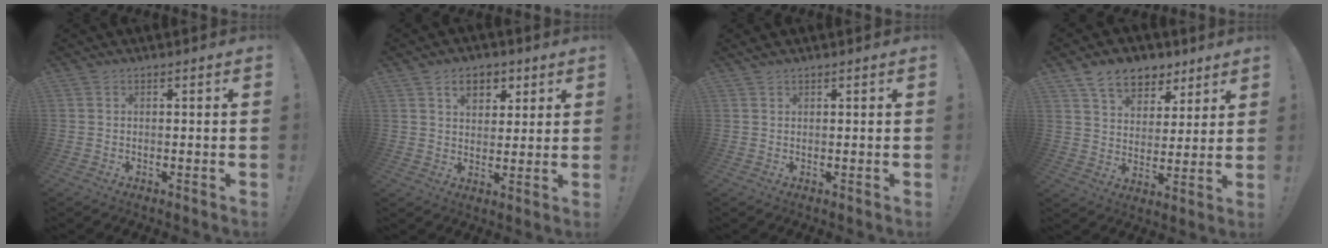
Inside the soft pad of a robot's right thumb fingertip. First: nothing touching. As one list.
[{"total": 7.9, "force": [3.9, 5.5, 4.0], "torque": [-0.053, -0.011, 0.072]}, {"total": 0.5, "force": [0.5, 0.0, 0.3], "torque": [-0.010, 0.002, 0.010]}, {"total": 11.7, "force": [7.8, 7.3, 4.7], "torque": [-0.070, -0.047, 0.150]}]